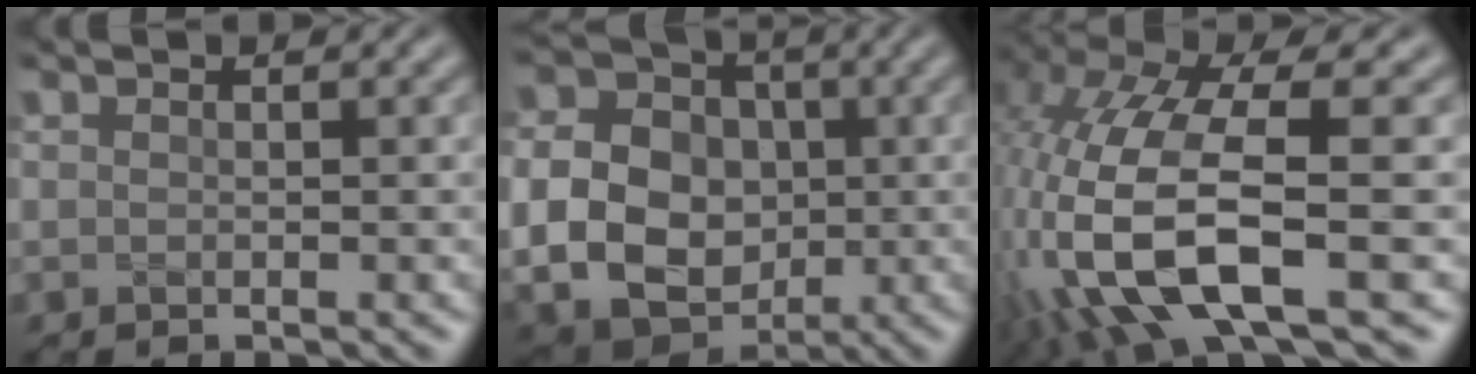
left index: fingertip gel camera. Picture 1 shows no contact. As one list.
[{"total": 10.2, "force": [-1.1, 8.6, 5.4], "torque": [-0.111, -0.024, -0.023]}, {"total": 12.3, "force": [-3.7, 4.2, 10.9], "torque": [-0.257, -0.002, -0.068]}]